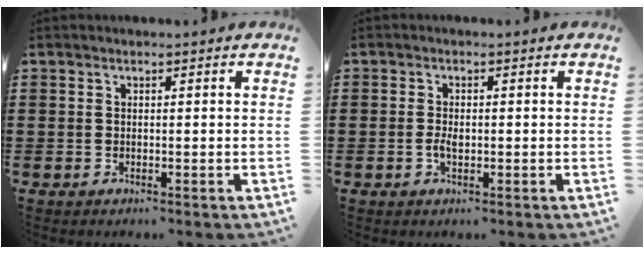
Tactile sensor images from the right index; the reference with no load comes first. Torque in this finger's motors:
{"motor_torque": [2.14, 0.00, 0.03, -0.02]}